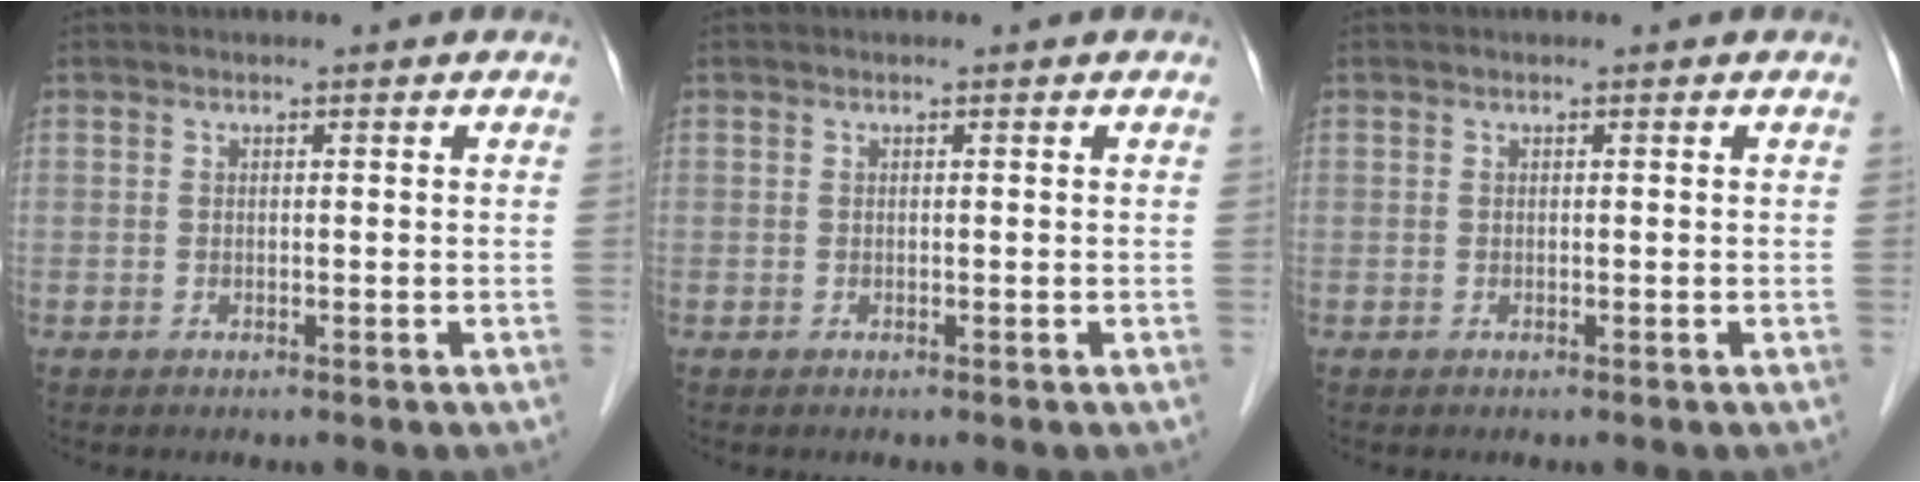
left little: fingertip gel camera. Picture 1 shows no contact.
{"total": 0.0}
{"total": 0.0}